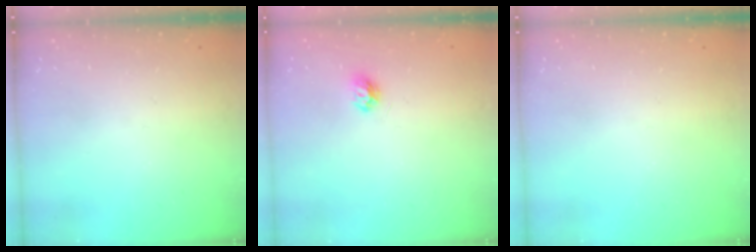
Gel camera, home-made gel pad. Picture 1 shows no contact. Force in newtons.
{"total": 5.7, "press": 5.6, "slide": 0.7}
{"total": 0.0}